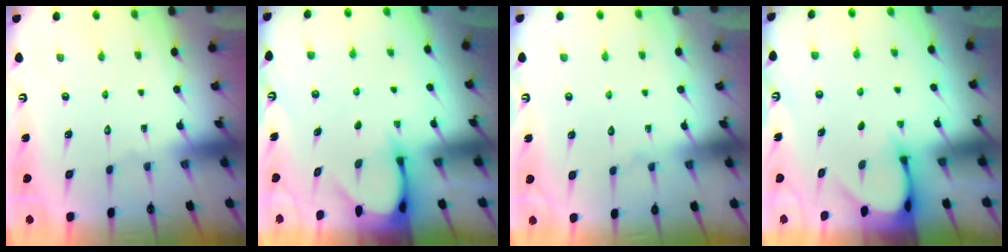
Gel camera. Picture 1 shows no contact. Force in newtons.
{"total": 3.5, "press": 3.5, "slide": 0.3}
{"total": 4.4, "press": 4.4, "slide": 0.4}
{"total": 3.0, "press": 3.0, "slide": 0.2}